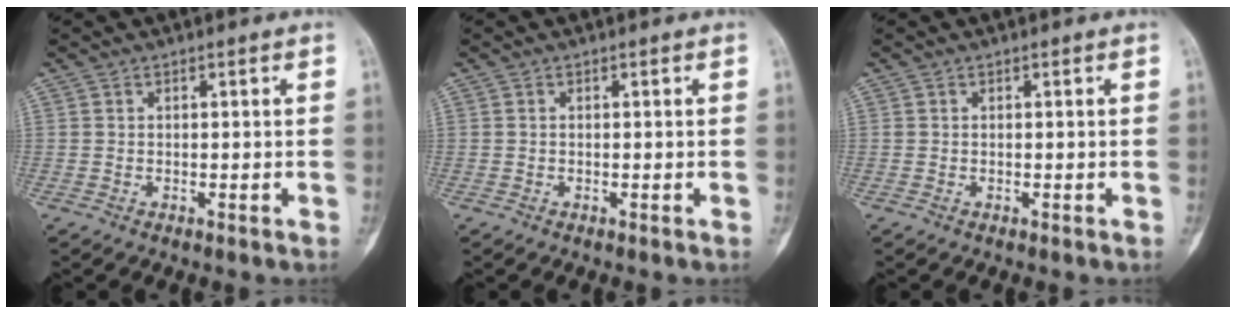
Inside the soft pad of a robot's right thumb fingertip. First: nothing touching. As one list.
[{"total": 0.0}, {"total": 0.0}]